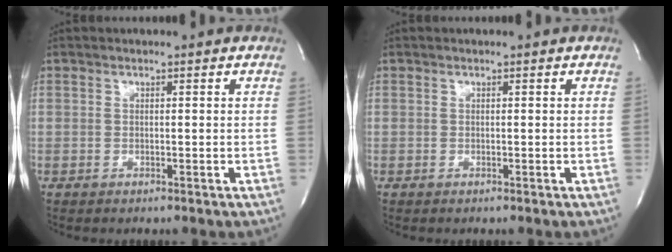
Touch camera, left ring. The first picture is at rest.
{"total": 0.0}